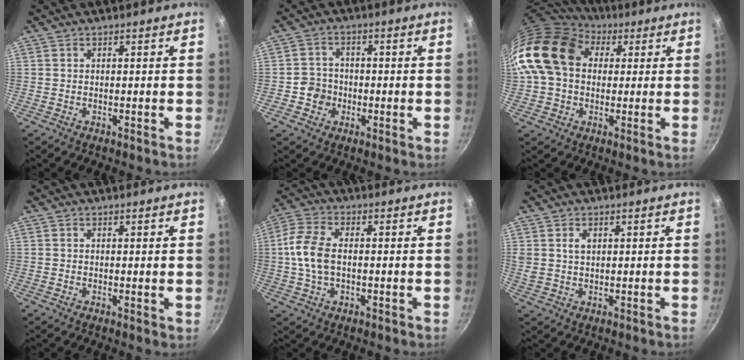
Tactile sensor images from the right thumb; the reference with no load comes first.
{"total": 4.7, "force": [-1.2, 4.4, 1.3], "torque": [0.005, 0.017, -0.027]}
{"total": 17.3, "force": [4.0, 13.1, 10.6], "torque": [-0.176, 0.027, 0.058]}
{"total": 0.7, "force": [0.1, 0.3, 0.6], "torque": [-0.008, -0.002, -0.001]}
{"total": 8.8, "force": [-0.1, 5.4, 7.0], "torque": [-0.145, 0.020, -0.010]}
{"total": 2.4, "force": [0.8, 1.6, 1.5], "torque": [-0.025, 0.000, 0.018]}